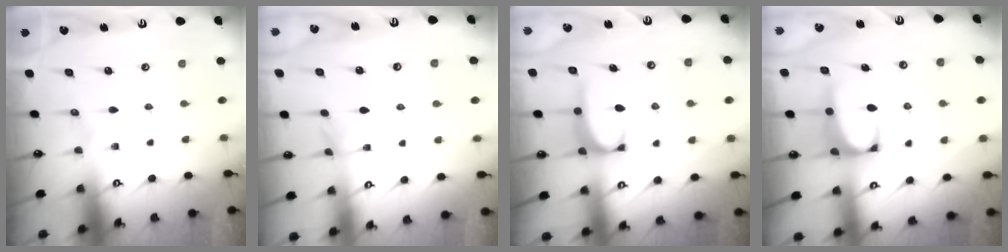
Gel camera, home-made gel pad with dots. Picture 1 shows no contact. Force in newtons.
{"total": 3.8, "press": 3.8, "slide": 0.3}
{"total": 0.6, "press": 0.4, "slide": 0.5}
{"total": 1.5, "press": 1.3, "slide": 0.8}